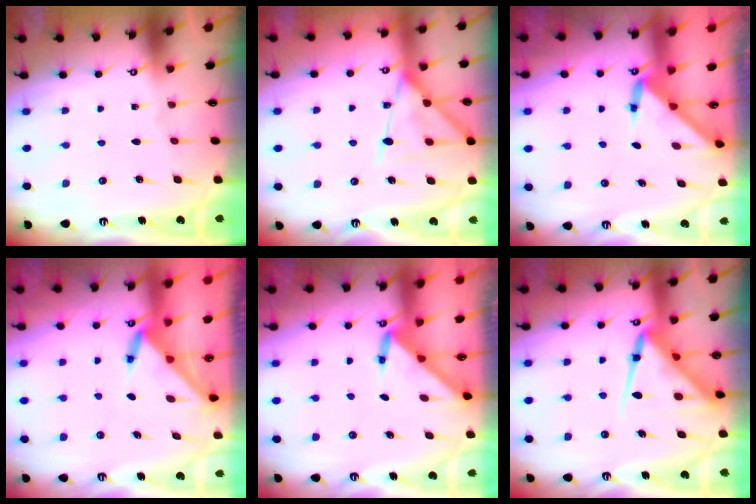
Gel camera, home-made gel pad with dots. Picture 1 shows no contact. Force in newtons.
{"total": 14.8, "press": 14.8, "slide": 1.3}
{"total": 2.9, "press": 2.9, "slide": 0.2}
{"total": 3.5, "press": 3.4, "slide": 0.3}
{"total": 3.3, "press": 3.3, "slide": 0.2}
{"total": 11.1, "press": 11.0, "slide": 1.1}